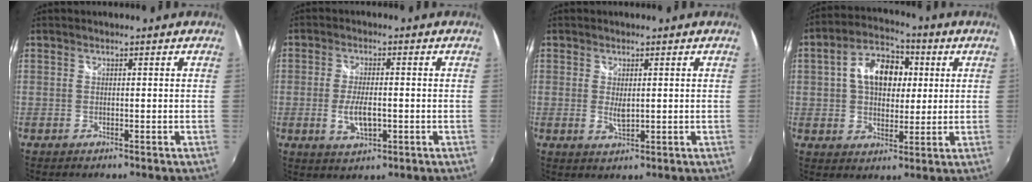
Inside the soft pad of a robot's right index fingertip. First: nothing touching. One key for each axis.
{"total": 5.7, "fx": -1.3, "fy": 2.3, "fz": 5.1, "tx": -0.103, "ty": -0.008, "tz": -0.020}
{"total": 2.7, "fx": 0.1, "fy": 1.2, "fz": 2.4, "tx": -0.042, "ty": -0.006, "tz": 0.005}
{"total": 12.1, "fx": 2.5, "fy": 8.1, "fz": 8.7, "tx": -0.157, "ty": 0.030, "tz": 0.038}